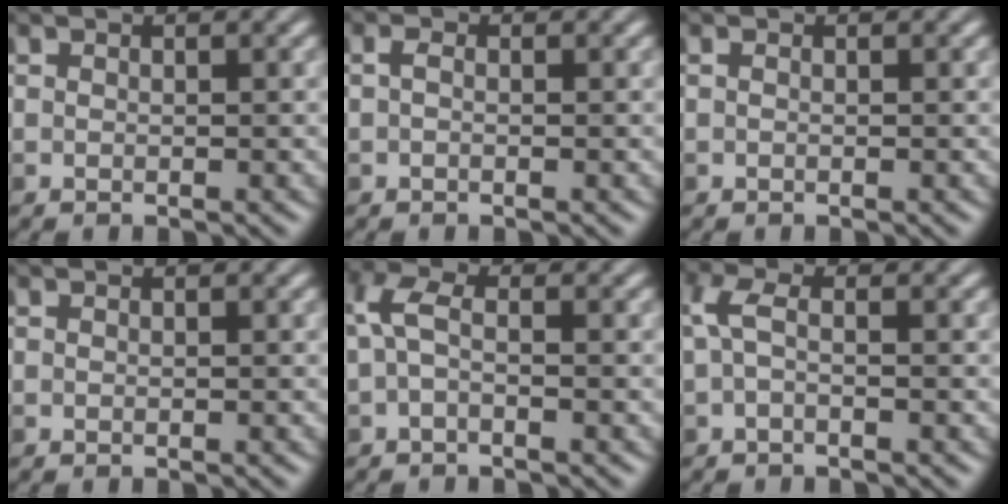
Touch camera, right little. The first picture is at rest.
{"total": 0.5, "force": [-0.1, 0.3, 0.5], "torque": [-0.010, 0.005, -0.003]}
{"total": 0.0}
{"total": 0.0}
{"total": 2.2, "force": [-0.6, 0.9, 1.9], "torque": [-0.045, 0.009, -0.014]}
{"total": 1.7, "force": [-0.4, 0.6, 1.5], "torque": [-0.038, 0.007, -0.009]}